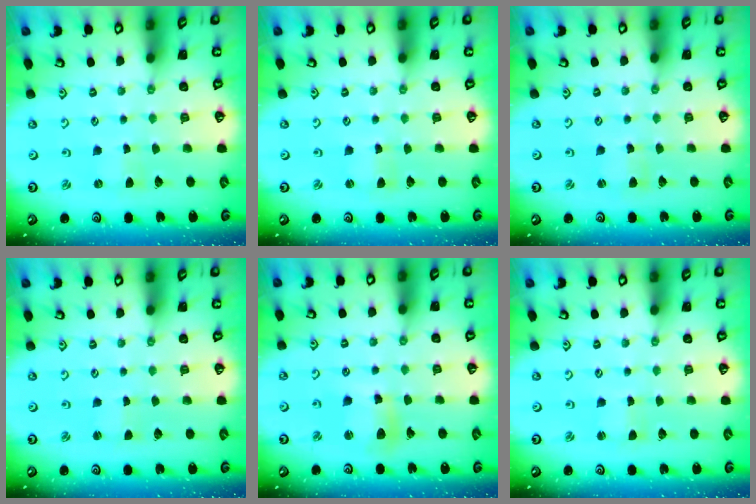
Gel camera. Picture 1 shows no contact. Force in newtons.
{"total": 0.9, "press": 0.8, "slide": 0.1}
{"total": 1.6, "press": 1.6, "slide": 0.2}
{"total": 0.0}
{"total": 10.0, "press": 9.9, "slide": 1.1}
{"total": 0.0}